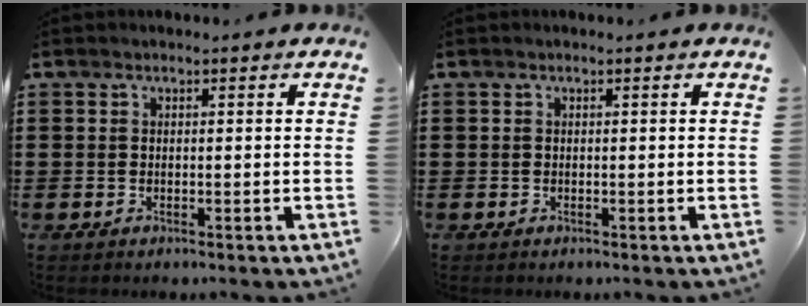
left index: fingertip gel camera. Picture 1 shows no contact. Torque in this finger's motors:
{"motor_torque": [0.00, 0.00, 0.01, 0.00]}